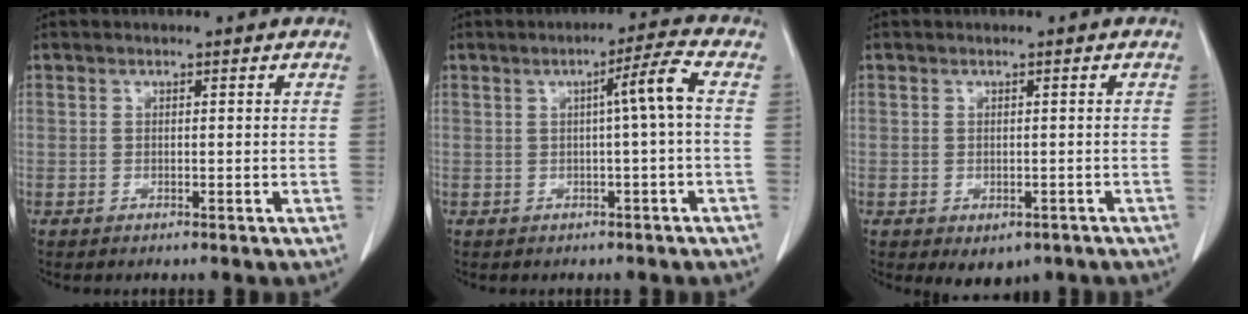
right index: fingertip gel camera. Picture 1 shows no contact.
{"total": 4.4, "force": [0.1, -0.9, 4.3], "torque": [-0.066, 0.008, 0.002]}
{"total": 3.4, "force": [-2.0, 2.3, 1.6], "torque": [-0.011, -0.001, -0.016]}